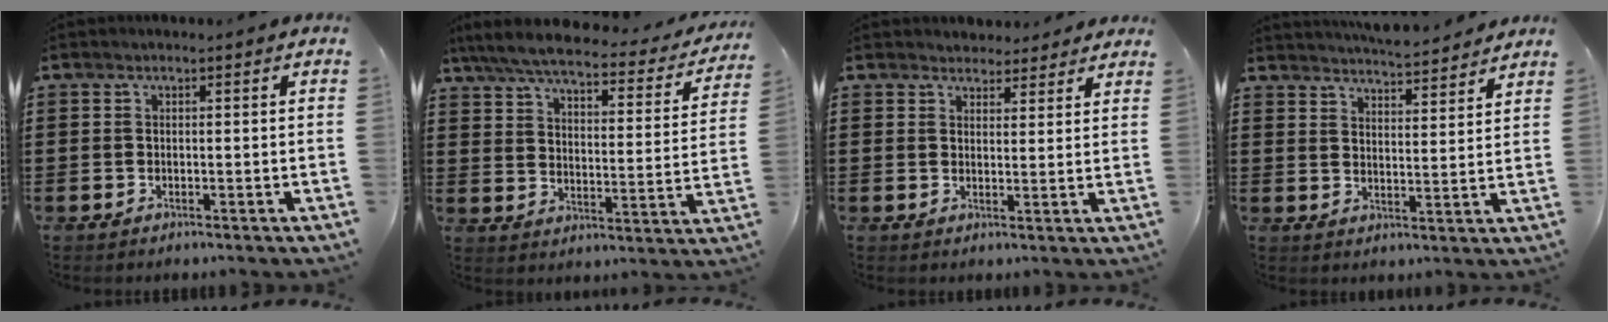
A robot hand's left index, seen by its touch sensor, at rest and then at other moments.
{"total": 6.2, "force": [5.4, 0.5, 2.9], "torque": [-0.082, -0.035, 0.090]}
{"total": 3.1, "force": [2.9, 1.1, -0.2], "torque": [0.001, -0.007, 0.054]}
{"total": 4.7, "force": [4.6, -0.2, 0.6], "torque": [-0.021, -0.027, 0.081]}